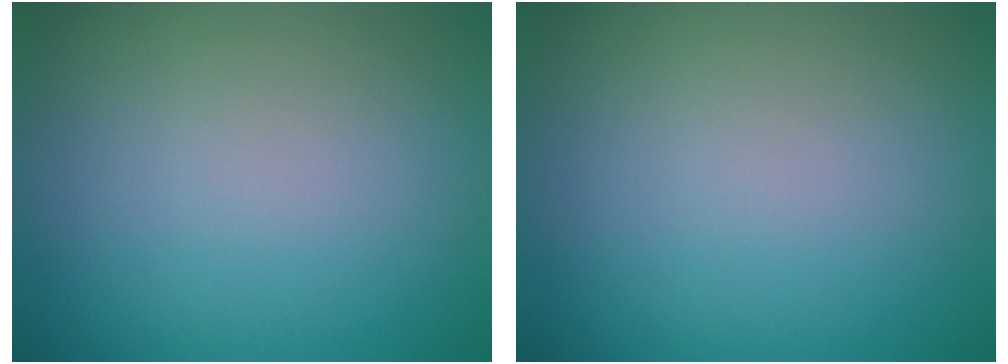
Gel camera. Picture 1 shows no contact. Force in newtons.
{"total": 0.0}